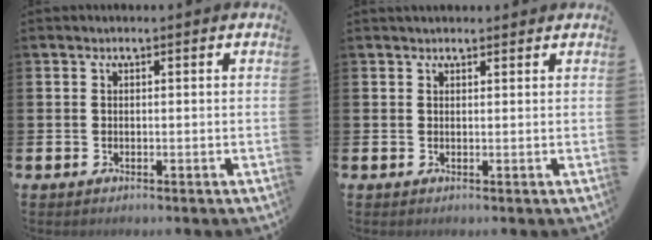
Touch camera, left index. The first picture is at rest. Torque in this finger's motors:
{"motor_torque": [0.90, -1.24, 0.31, 0.07]}